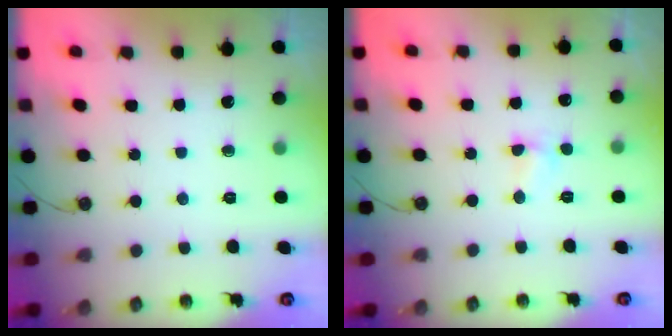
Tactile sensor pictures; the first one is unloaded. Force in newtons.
{"total": 4.4, "press": 4.3, "slide": 0.7}